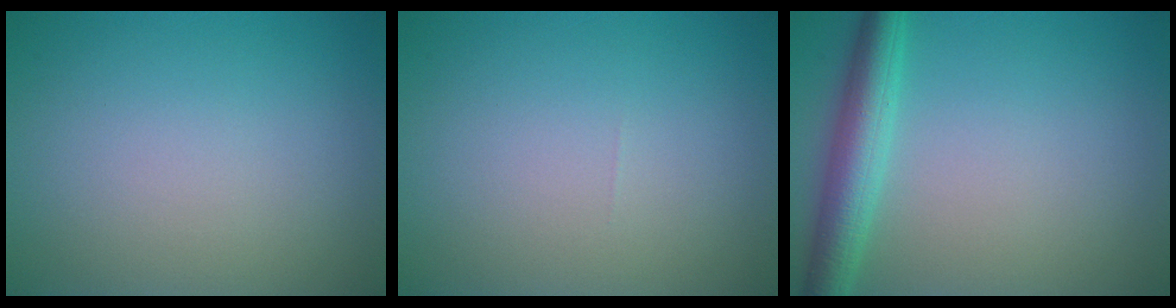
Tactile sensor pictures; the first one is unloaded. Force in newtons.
{"total": 0.0}
{"total": 4.4, "press": 4.4, "slide": 0.2}